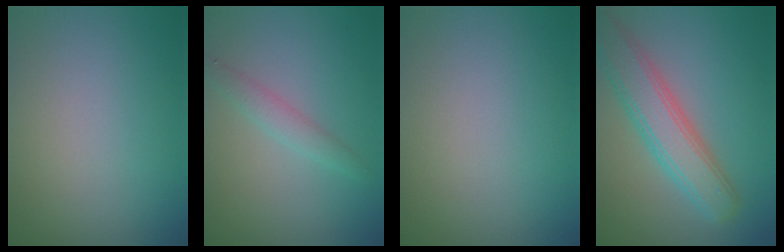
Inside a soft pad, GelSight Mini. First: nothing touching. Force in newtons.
{"total": 1.6, "press": 1.6, "slide": 0.0}
{"total": 0.0}
{"total": 5.5, "press": 5.5, "slide": 0.2}